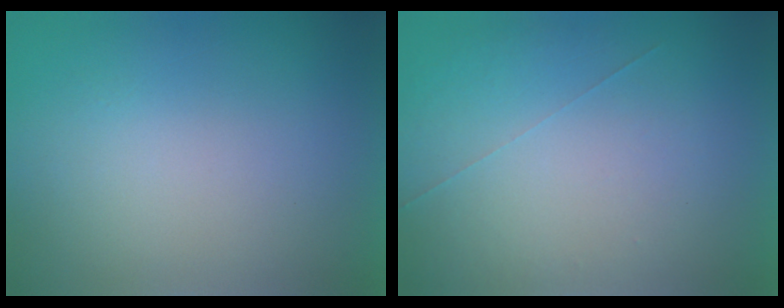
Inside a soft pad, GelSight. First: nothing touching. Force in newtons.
{"total": 1.0}